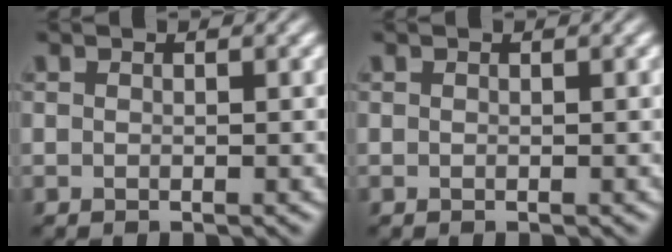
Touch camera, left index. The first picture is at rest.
{"total": 0.0}